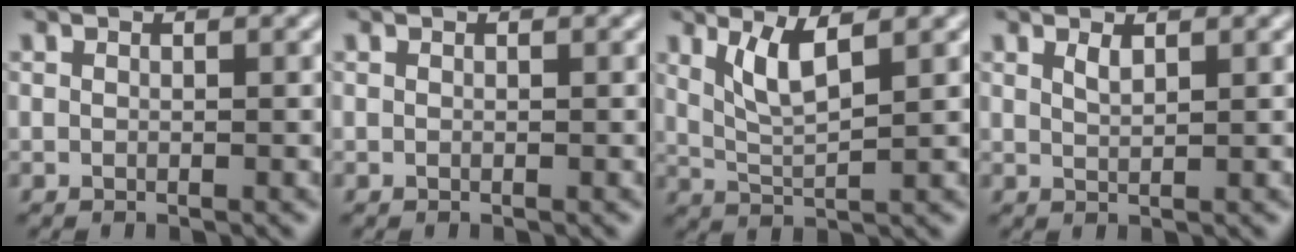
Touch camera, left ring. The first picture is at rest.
{"total": 0.0}
{"total": 3.5, "force": [1.8, 0.7, 2.9], "torque": [-0.061, -0.007, 0.041]}
{"total": 1.1, "force": [0.8, 0.3, 0.7], "torque": [-0.015, -0.001, 0.015]}